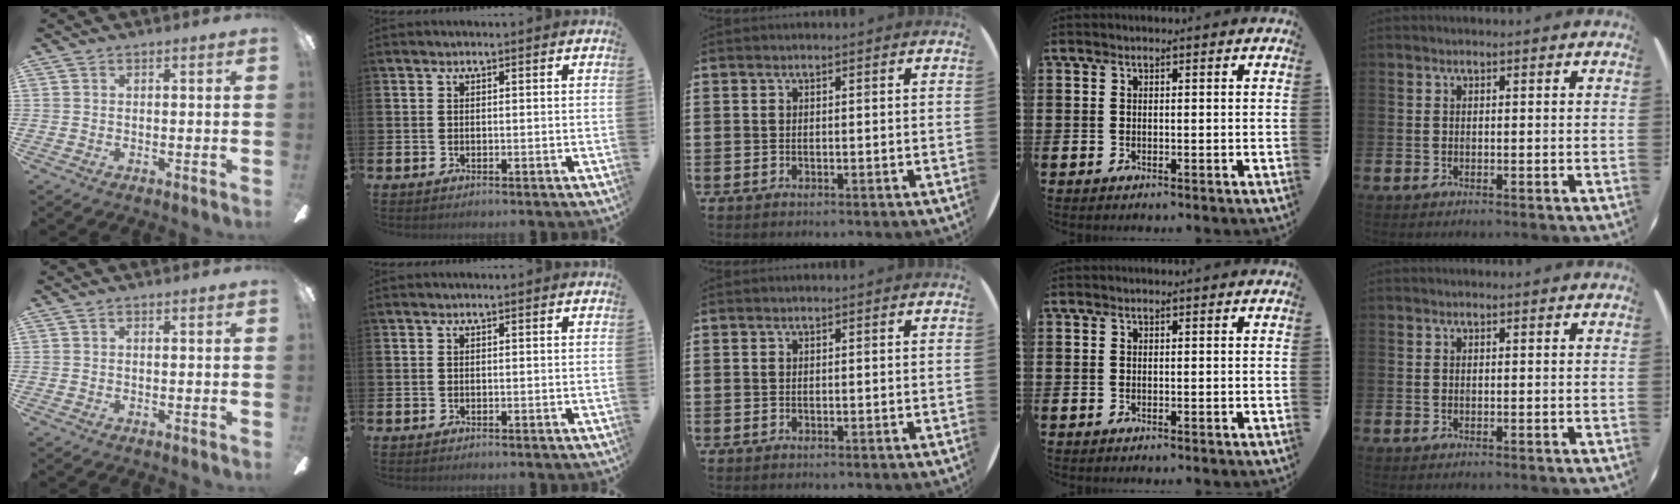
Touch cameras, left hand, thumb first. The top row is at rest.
{}